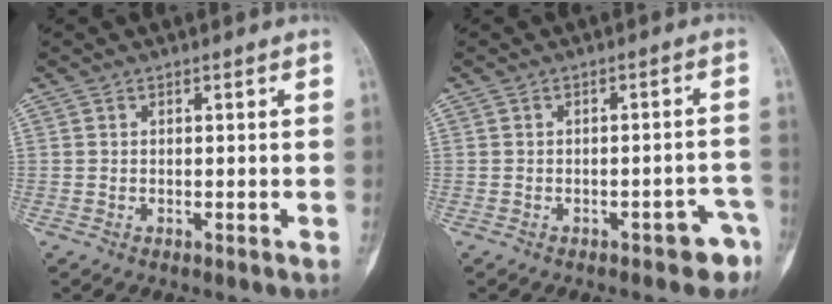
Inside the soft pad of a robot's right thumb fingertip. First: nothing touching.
{"total": 5.3, "force": [-3.2, 2.4, 3.4], "torque": [-0.019, 0.034, -0.034]}